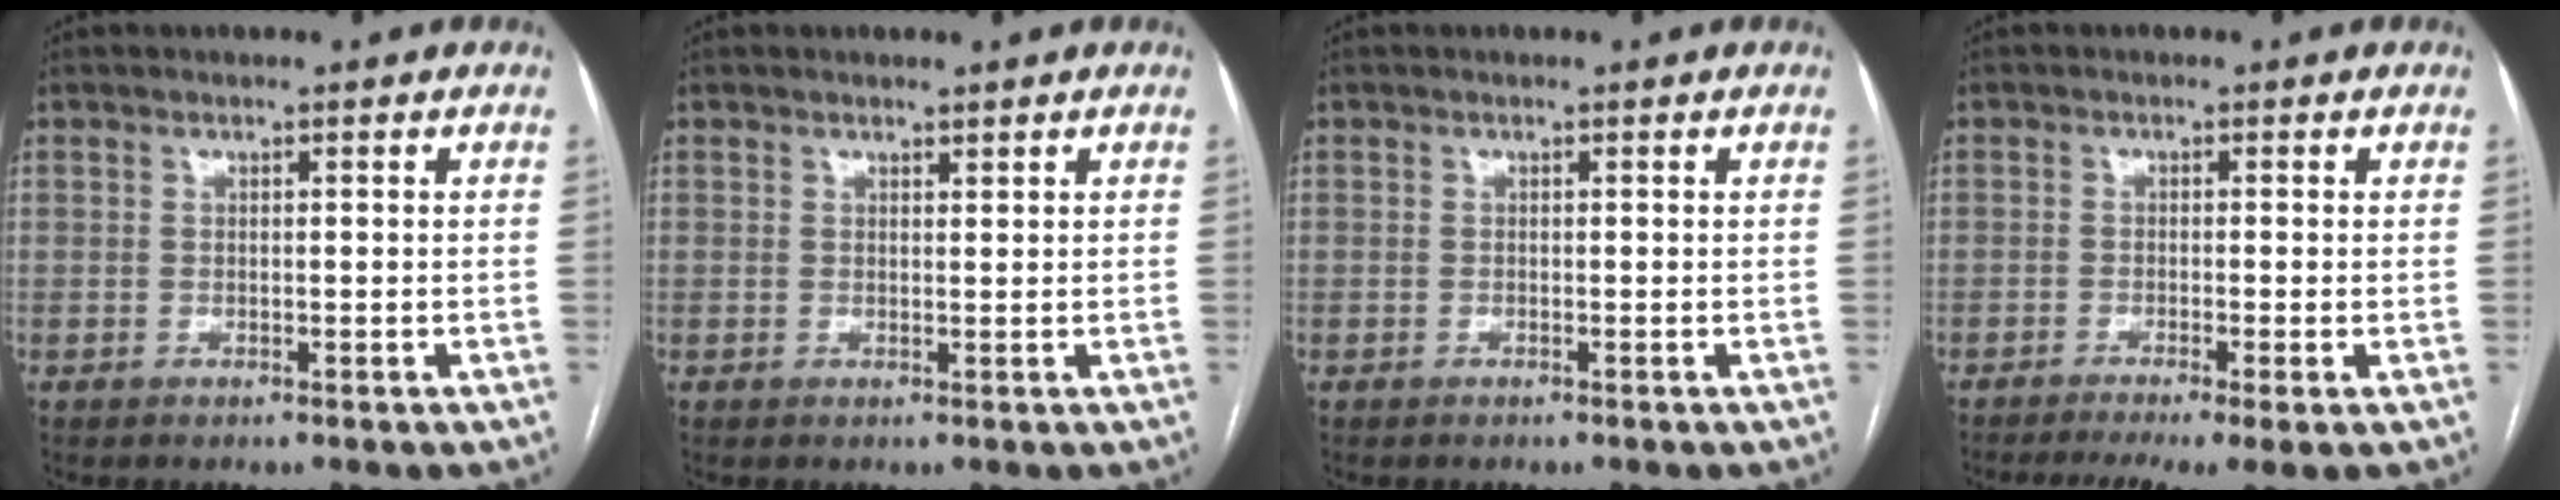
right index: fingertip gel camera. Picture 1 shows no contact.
{"total": 0.8, "force": [0.8, 0.1, 0.3], "torque": [-0.005, -0.002, 0.014]}
{"total": 0.0}
{"total": 7.1, "force": [-4.9, 0.4, 5.1], "torque": [-0.078, -0.011, -0.080]}